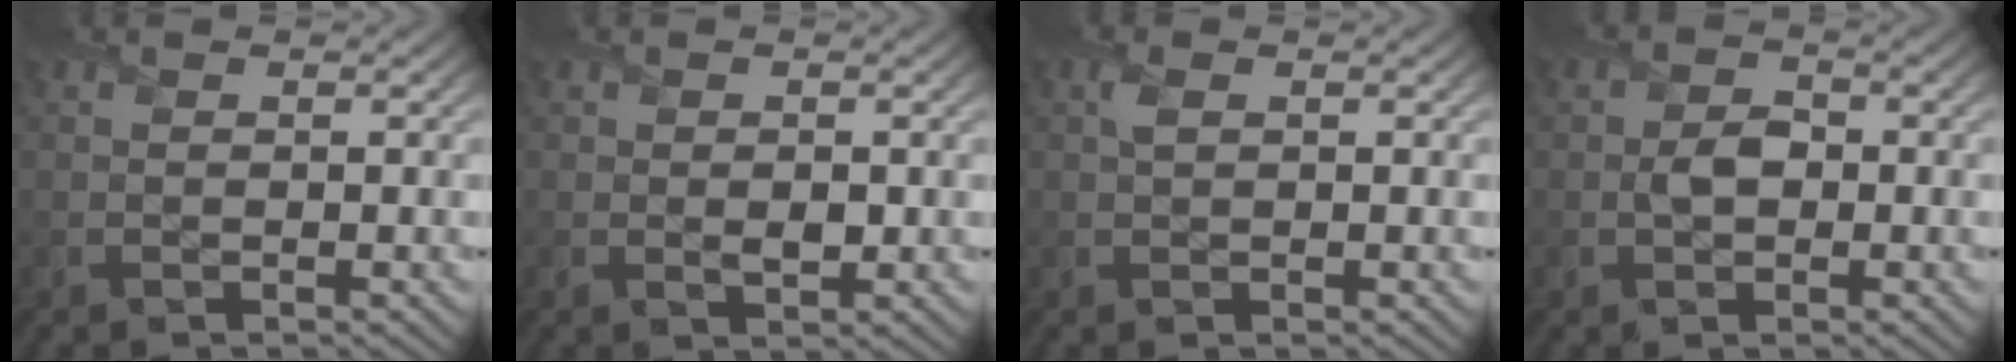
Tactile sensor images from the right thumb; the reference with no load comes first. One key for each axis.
{"total": 1.3, "fx": -0.1, "fy": 0.9, "fz": 1.0, "tx": -0.012, "ty": -0.008, "tz": 0.002}
{"total": 1.1, "fx": 0.4, "fy": 0.7, "fz": 0.9, "tx": -0.022, "ty": 0.001, "tz": 0.008}
{"total": 2.3, "fx": -0.3, "fy": 1.8, "fz": 1.4, "tx": -0.027, "ty": -0.005, "tz": -0.007}